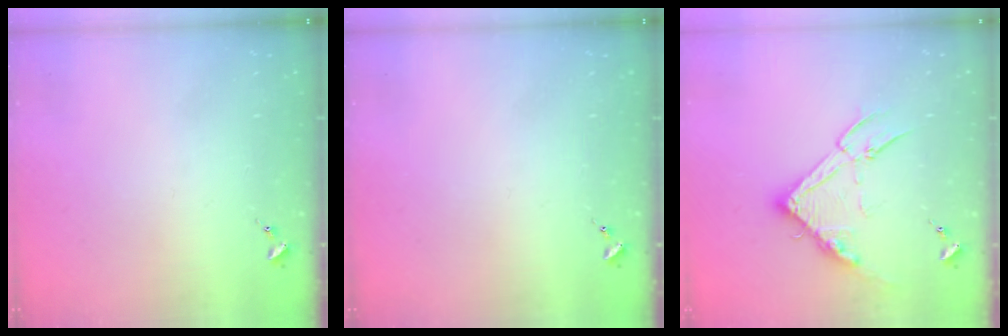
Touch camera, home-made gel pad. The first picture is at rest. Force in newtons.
{"total": 0.0}
{"total": 15.6, "press": 15.6, "slide": 0.6}